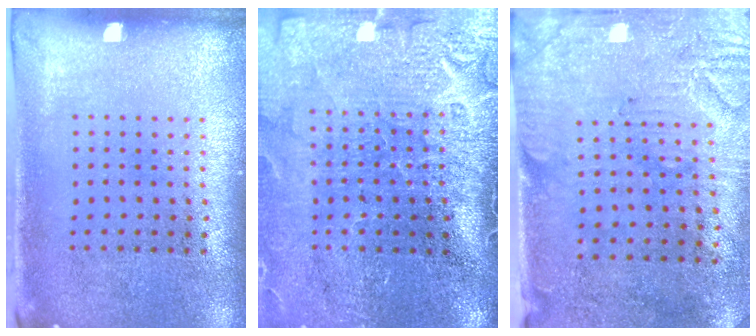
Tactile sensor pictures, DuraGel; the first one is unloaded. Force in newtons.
{"total": 4.4, "press": 3.7, "slide": 2.4}
{"total": 3.1, "press": 2.6, "slide": 1.6}